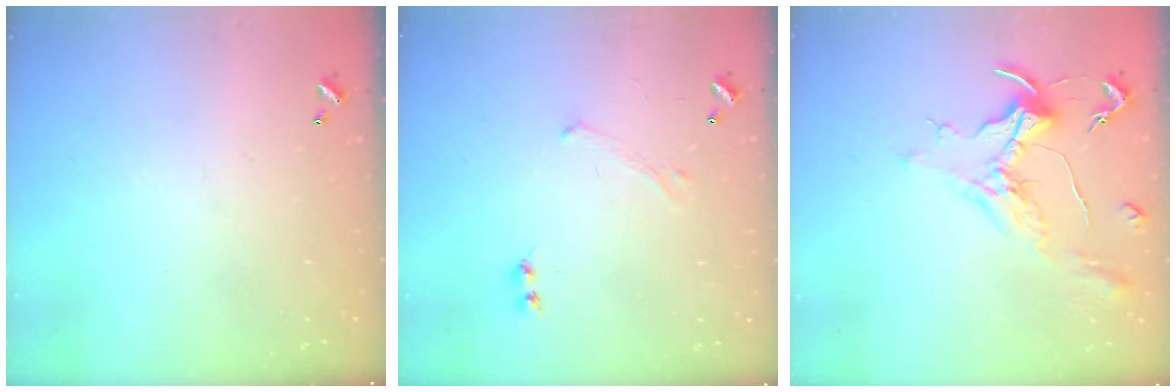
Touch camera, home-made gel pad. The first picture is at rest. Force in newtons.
{"total": 0.0}
{"total": 1.8, "press": 1.5, "slide": 0.9}